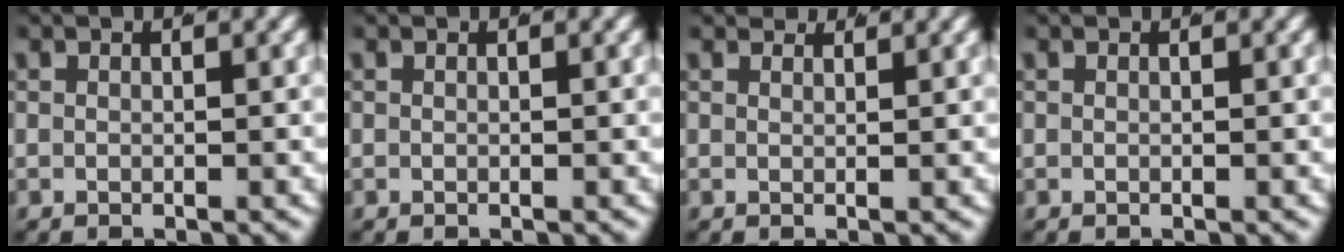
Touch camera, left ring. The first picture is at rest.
{"total": 0.0}
{"total": 2.0, "force": [1.9, -0.2, 0.4], "torque": [-0.003, -0.002, 0.032]}
{"total": 0.0}